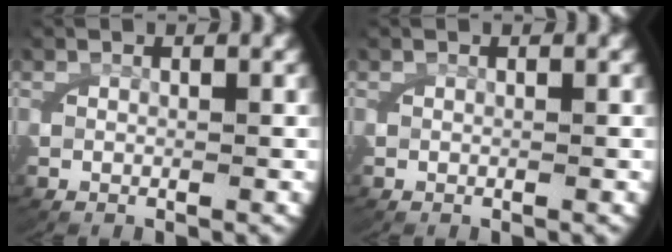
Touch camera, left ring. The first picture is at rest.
{"total": 0.0}